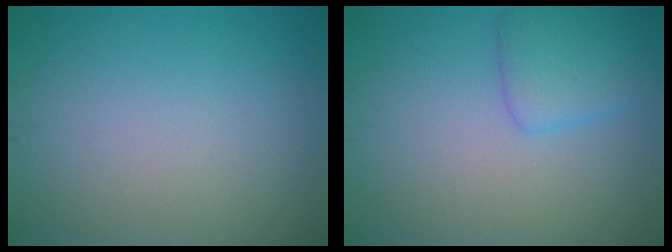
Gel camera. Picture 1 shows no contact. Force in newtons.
{"total": 2.7, "press": 2.7, "slide": 0.1}